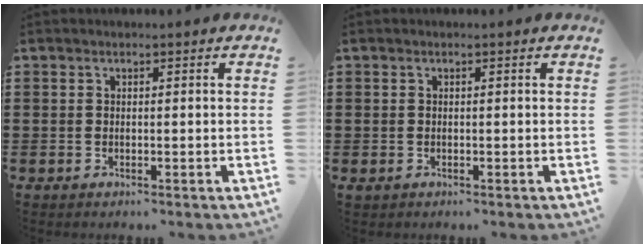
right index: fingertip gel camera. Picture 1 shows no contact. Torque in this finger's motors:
{"motor_torque": [0.10, -0.45, 0.00, 0.05]}